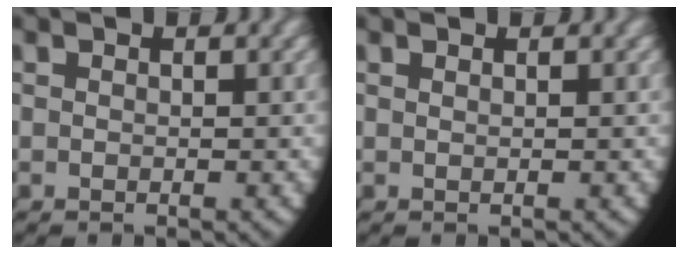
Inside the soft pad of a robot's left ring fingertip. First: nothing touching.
{"total": 0.6, "force": [0.3, -0.4, 0.2], "torque": [-0.004, -0.004, 0.010]}